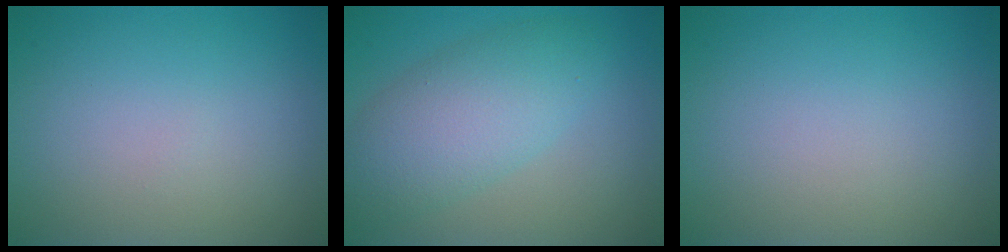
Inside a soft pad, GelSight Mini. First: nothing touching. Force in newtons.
{"total": 5.8, "press": 5.8, "slide": 0.1}
{"total": 0.0}